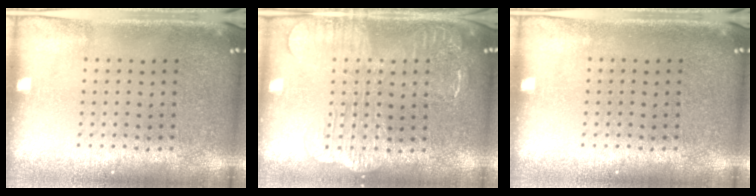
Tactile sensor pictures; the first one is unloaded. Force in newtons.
{"total": 2.0, "press": 2.0, "slide": 0.4}
{"total": 0.0}